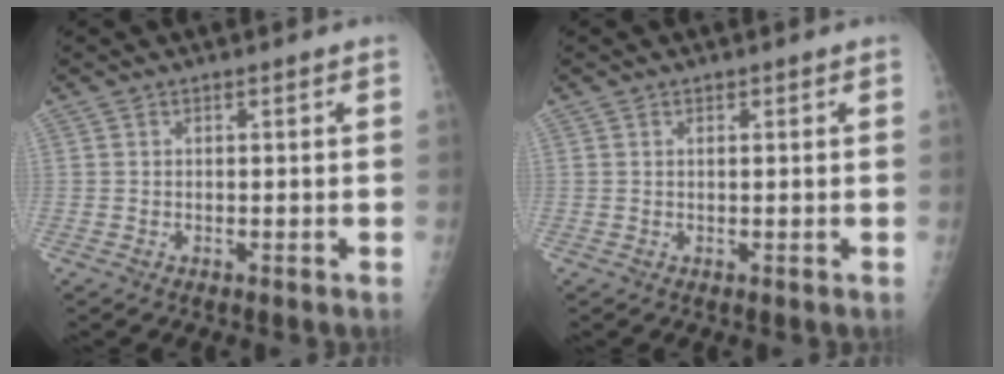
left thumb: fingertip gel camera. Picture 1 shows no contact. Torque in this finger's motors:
{"motor_torque": [-0.19, 0.03, -0.02, -0.02, -0.03]}